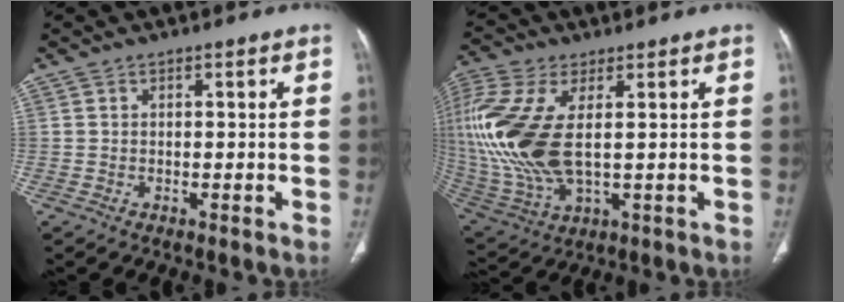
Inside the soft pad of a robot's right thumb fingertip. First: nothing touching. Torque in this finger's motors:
{"motor_torque": [-1.24, 2.38, 2.11, 0.66, 0.65]}